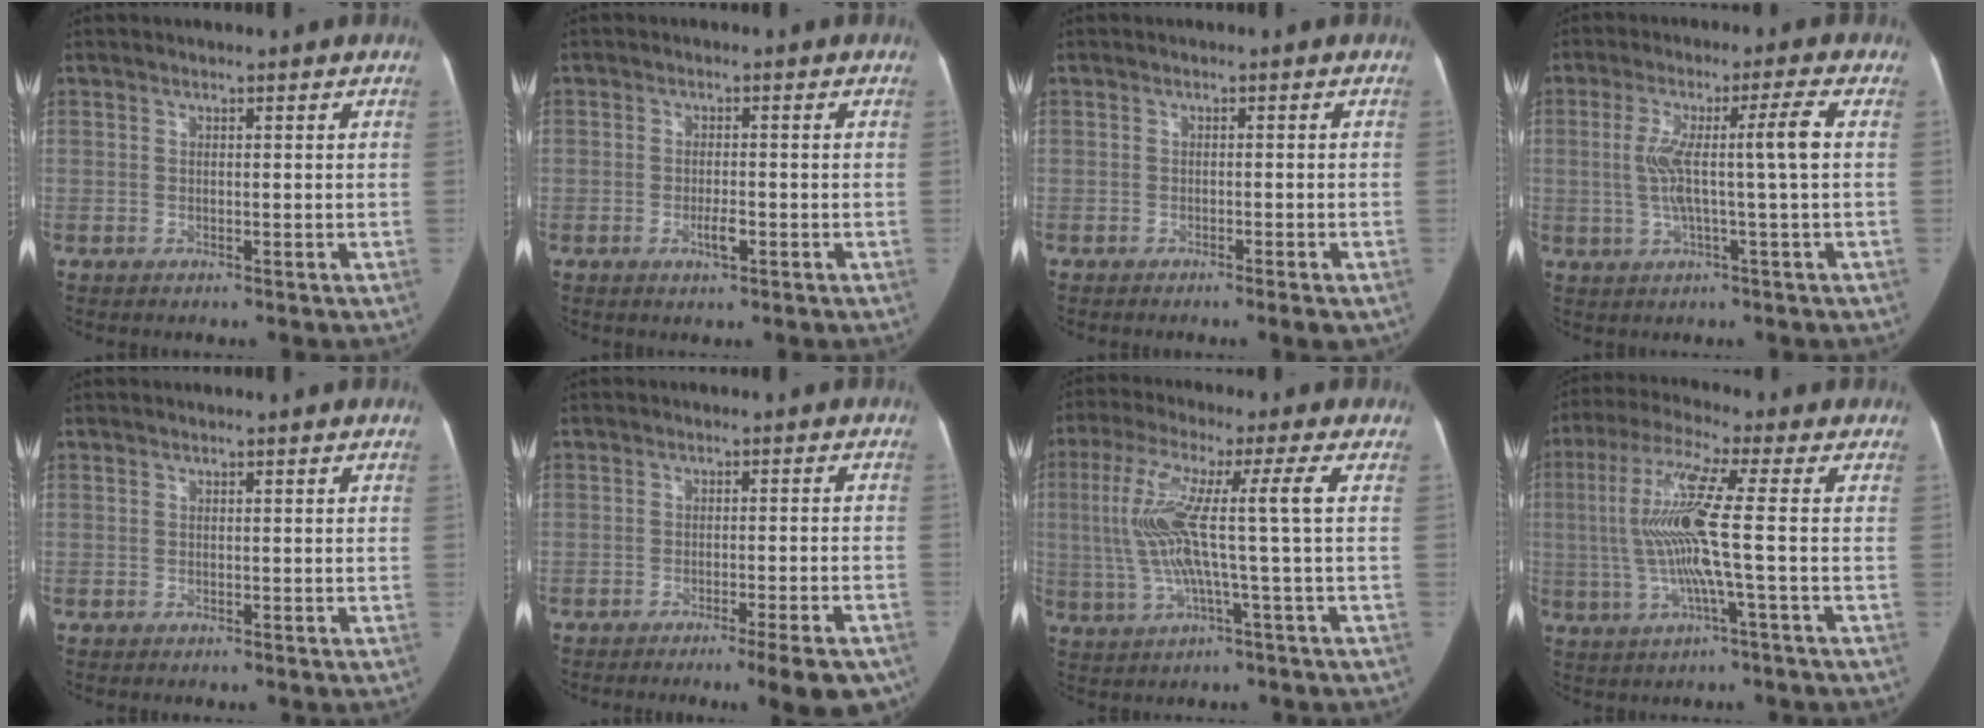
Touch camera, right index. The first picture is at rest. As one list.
[{"total": 2.6, "force": [-1.0, 0.6, 2.3], "torque": [-0.044, -0.001, -0.015]}, {"total": 2.3, "force": [-1.5, 0.1, 1.7], "torque": [-0.023, -0.002, -0.020]}, {"total": 8.0, "force": [0.3, -0.9, 8.0], "torque": [-0.149, 0.012, 0.009]}, {"total": 0.0}, {"total": 8.7, "force": [-6.6, 0.4, 5.7], "torque": [-0.054, -0.001, -0.091]}, {"total": 11.2, "force": [0.5, -0.9, 11.2], "torque": [-0.228, 0.019, 0.008]}, {"total": 11.5, "force": [-0.4, -0.7, 11.5], "torque": [-0.240, 0.005, -0.014]}]